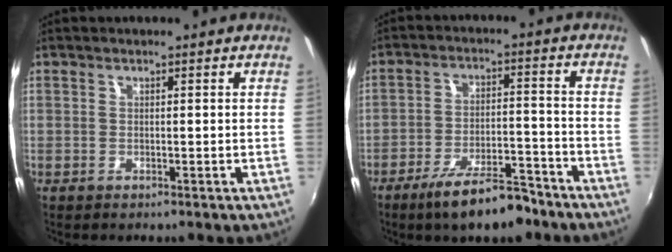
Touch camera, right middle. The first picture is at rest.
{"total": 11.5, "force": [-8.7, 3.1, 6.8], "torque": [-0.132, -0.006, -0.137]}